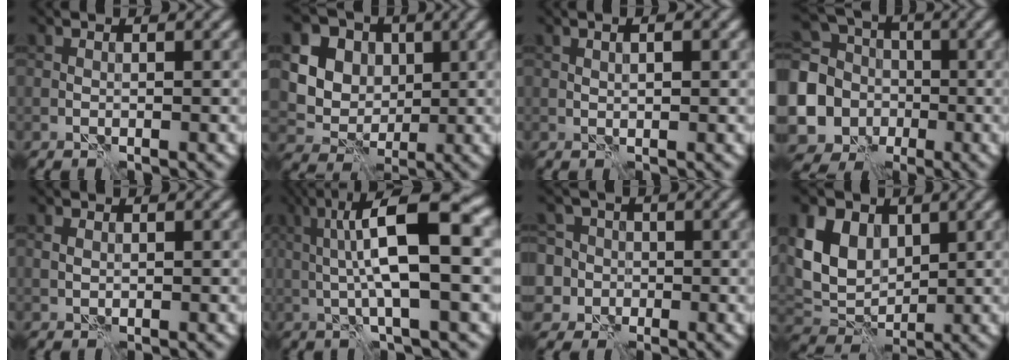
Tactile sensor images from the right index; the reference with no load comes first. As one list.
[{"total": 11.9, "force": [3.8, 10.0, 5.2], "torque": [-0.118, 0.016, 0.064]}, {"total": 1.6, "force": [0.6, 0.6, 1.4], "torque": [-0.014, -0.005, 0.006]}, {"total": 10.4, "force": [-2.3, 9.1, 4.3], "torque": [-0.110, -0.016, -0.050]}, {"total": 0.9, "force": [0.1, 0.6, 0.6], "torque": [-0.016, 0.001, 0.004]}, {"total": 9.9, "force": [1.4, 2.2, 9.5], "torque": [-0.157, 0.015, 0.021]}, {"total": 7.2, "force": [0.4, 6.7, 2.4], "torque": [-0.040, 0.028, -0.041]}, {"total": 6.6, "force": [2.0, 4.9, 3.8], "torque": [-0.088, 0.000, 0.031]}]